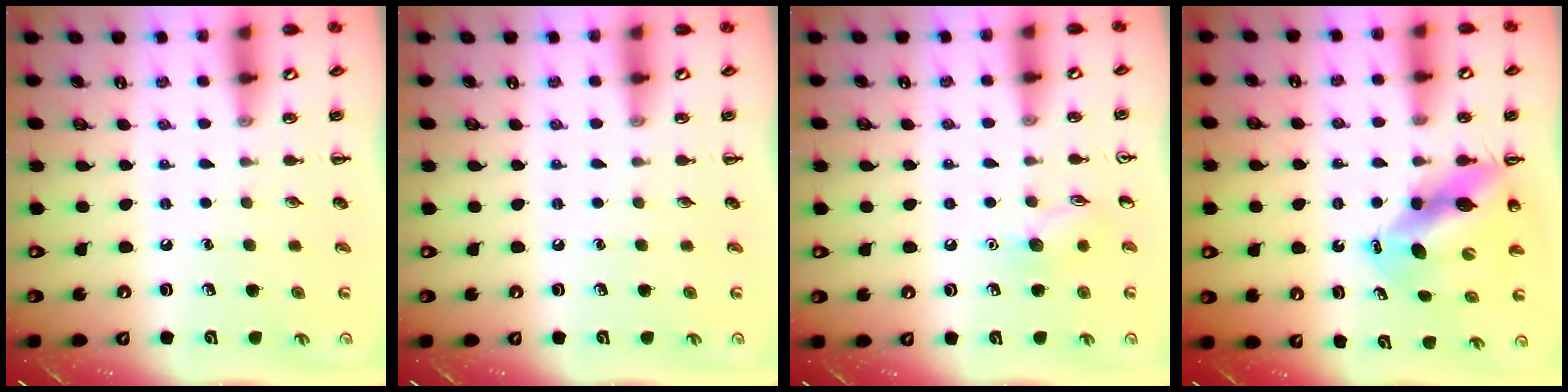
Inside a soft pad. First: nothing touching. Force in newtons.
{"total": 0.0}
{"total": 7.2, "press": 7.2, "slide": 1.0}
{"total": 10.2, "press": 9.9, "slide": 2.6}